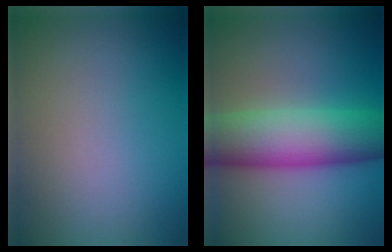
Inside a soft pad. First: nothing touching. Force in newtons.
{"total": 10.1, "press": 10.1, "slide": 0.4}